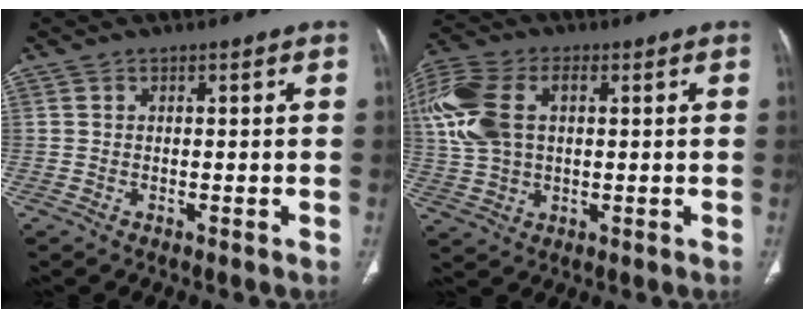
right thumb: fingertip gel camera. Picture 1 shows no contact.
{"total": 17.1, "force": [3.8, 11.0, 12.5], "torque": [-0.312, 0.017, 0.070]}